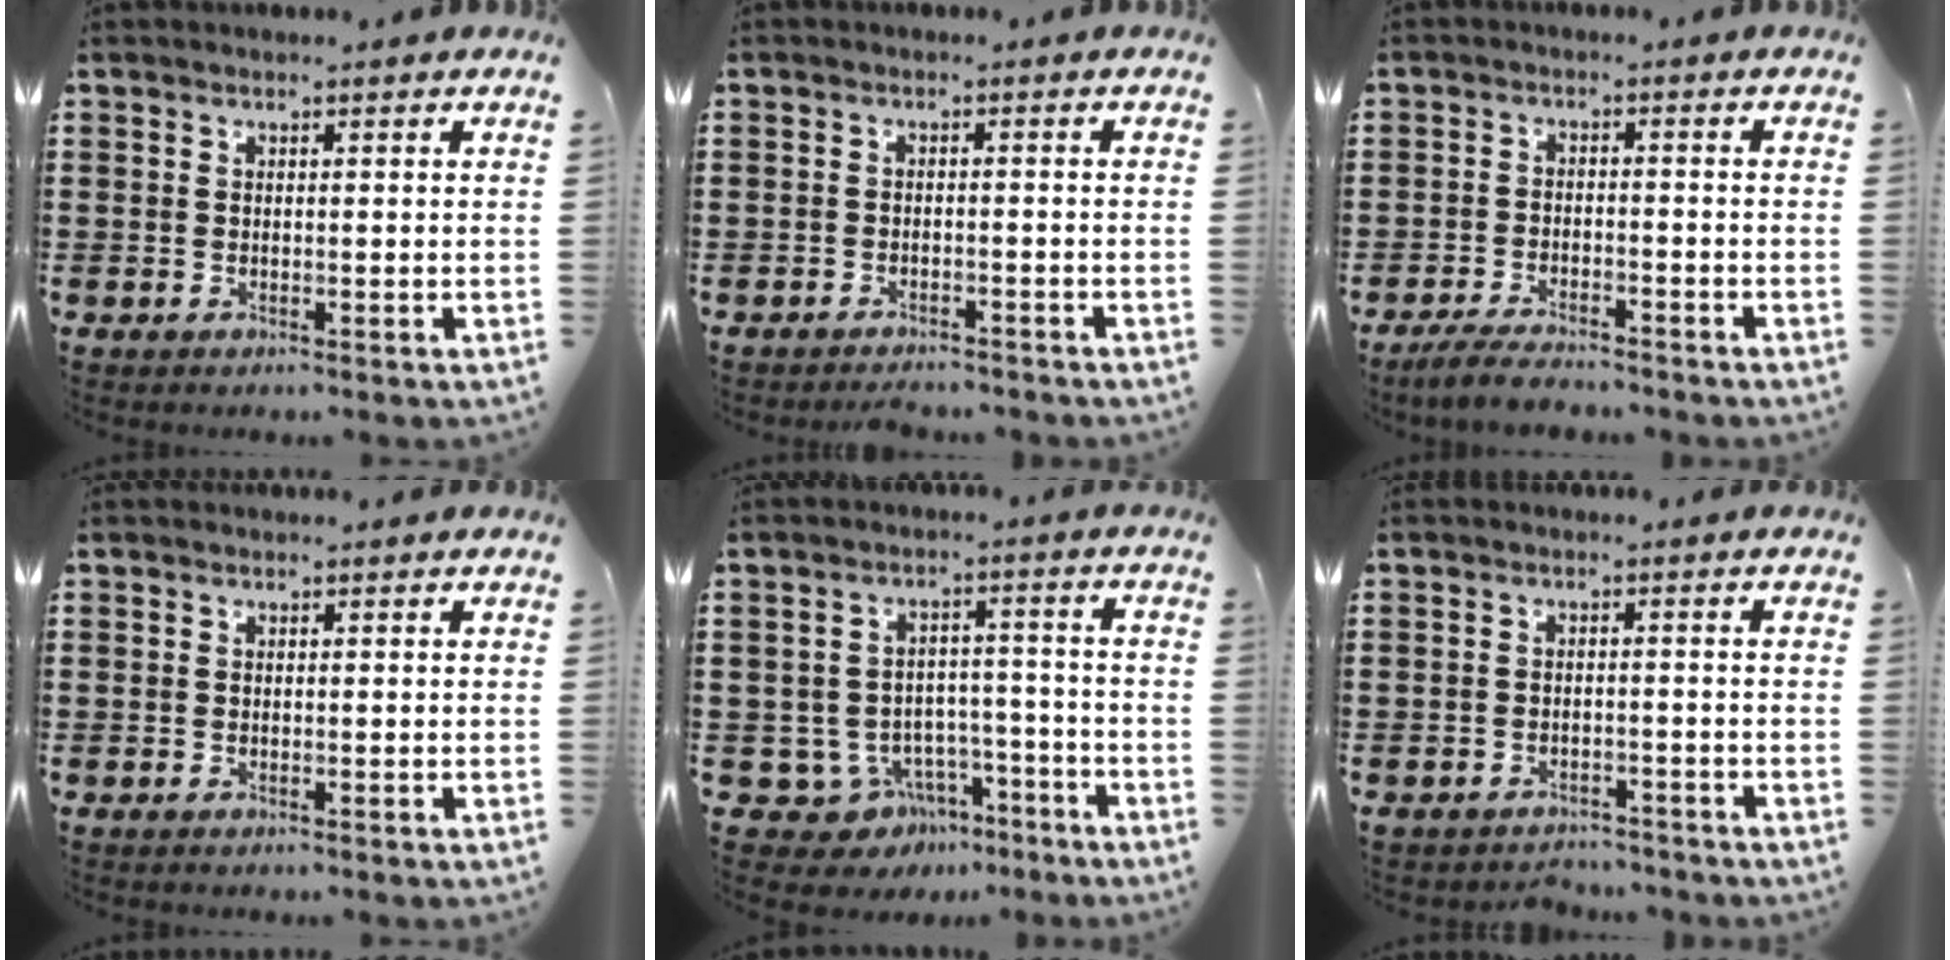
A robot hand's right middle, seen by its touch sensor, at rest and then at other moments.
{"total": 1.9, "force": [-1.9, 0.2, 0.0], "torque": [-0.007, -0.001, -0.041]}
{"total": 3.8, "force": [-3.7, 0.5, 1.0], "torque": [-0.026, 0.002, -0.075]}
{"total": 0.0}
{"total": 5.8, "force": [-4.0, 3.9, 1.7], "torque": [-0.051, 0.018, -0.074]}
{"total": 2.4, "force": [-2.4, 0.4, -0.3], "torque": [-0.004, -0.002, -0.052]}